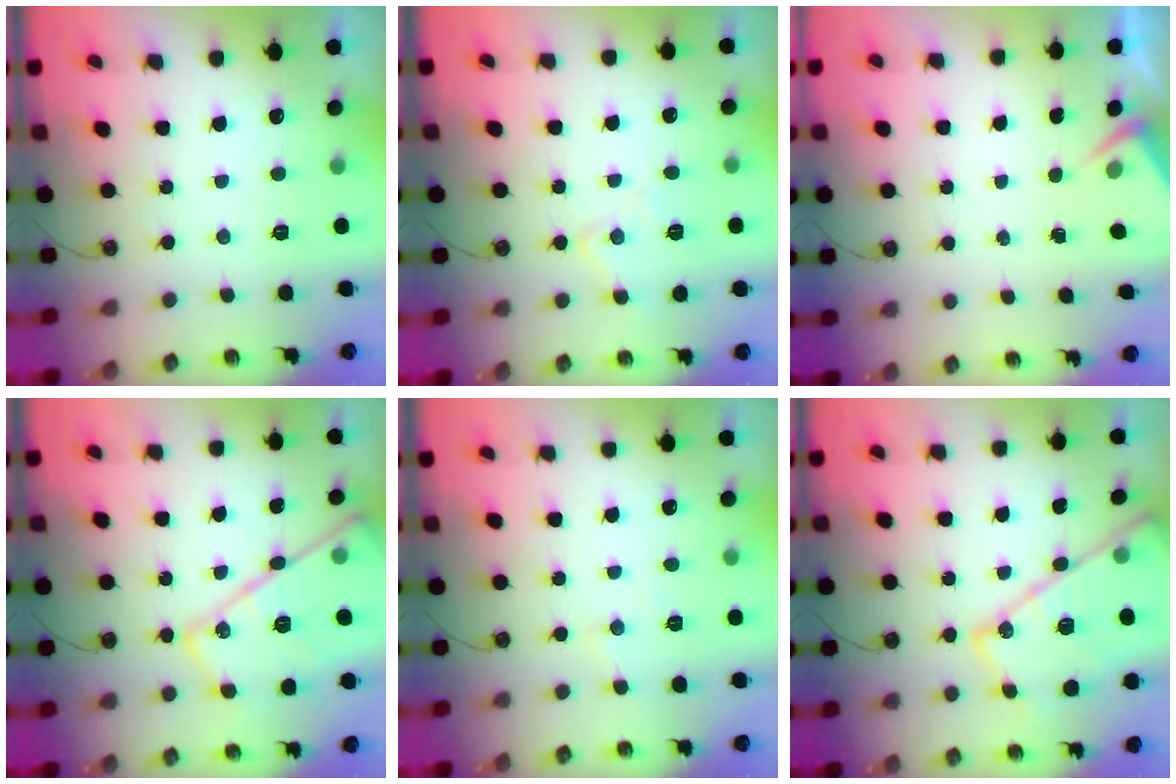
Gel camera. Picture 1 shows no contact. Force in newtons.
{"total": 8.7, "press": 8.7, "slide": 0.6}
{"total": 3.0, "press": 3.0, "slide": 0.4}
{"total": 21.5, "press": 21.4, "slide": 2.0}
{"total": 5.5, "press": 5.5, "slide": 0.7}
{"total": 20.3, "press": 20.2, "slide": 1.2}